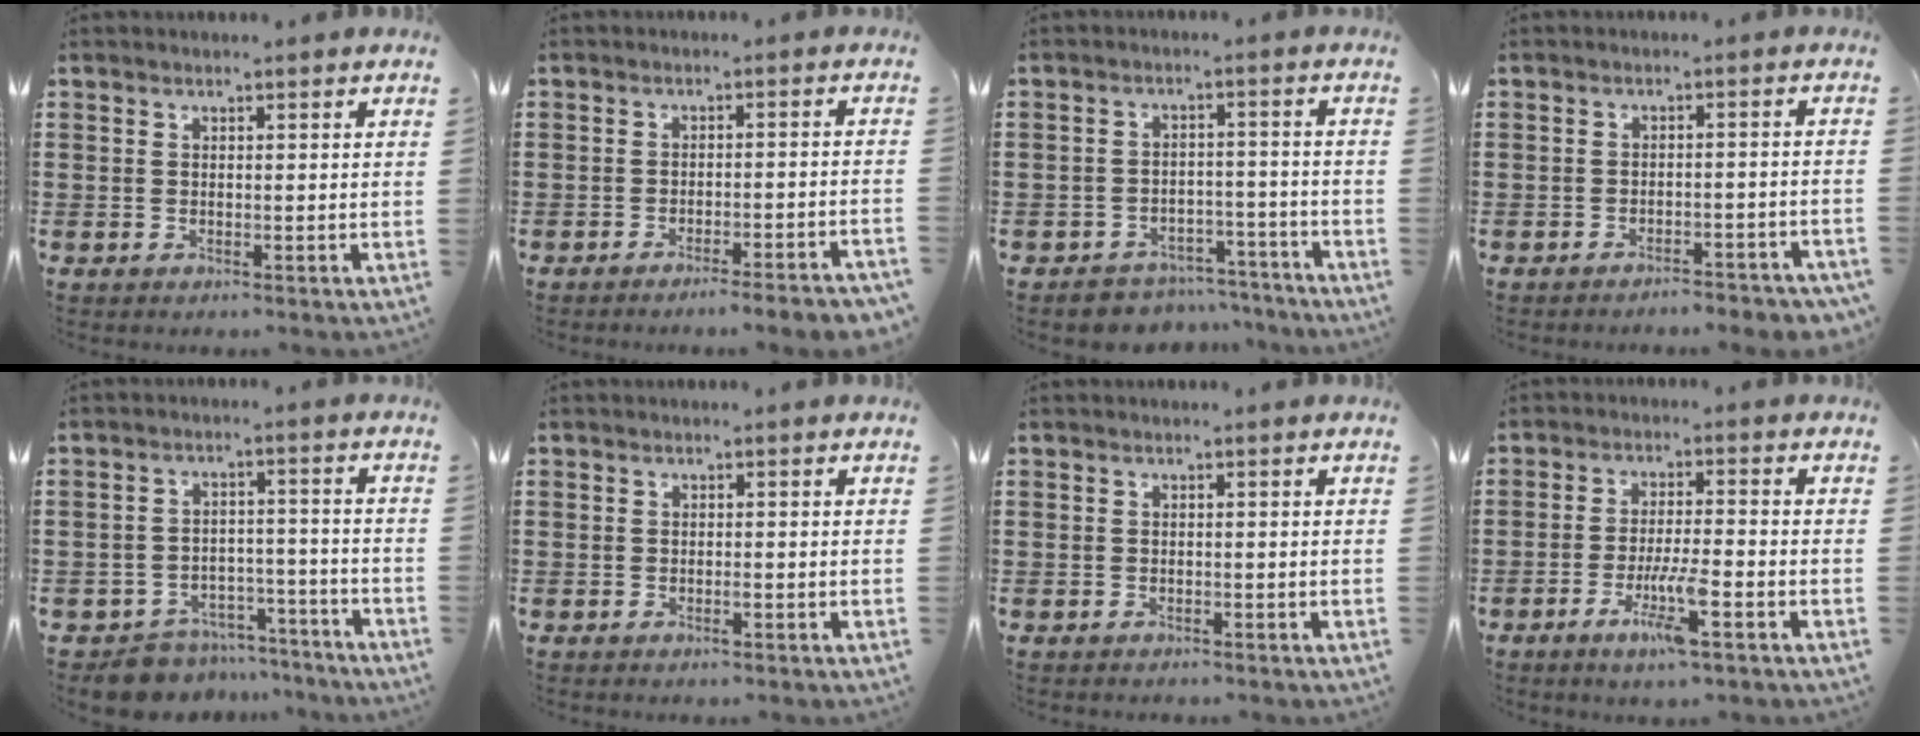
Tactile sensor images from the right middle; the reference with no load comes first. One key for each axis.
{"total": 3.4, "fx": -3.0, "fy": -0.6, "fz": 1.4, "tx": -0.021, "ty": -0.007, "tz": -0.058}
{"total": 4.2, "fx": -4.1, "fy": 0.9, "fz": 0.0, "tx": -0.007, "ty": 0.006, "tz": -0.087}
{"total": 2.9, "fx": -2.9, "fy": -0.1, "fz": 0.6, "tx": -0.012, "ty": -0.002, "tz": -0.058}
{"total": 6.6, "fx": -6.4, "fy": 1.4, "fz": 0.7, "tx": -0.013, "ty": 0.021, "tz": -0.125}
{"total": 0.6, "fx": -0.3, "fy": 0.1, "fz": 0.5, "tx": -0.010, "ty": -0.004, "tz": -0.004}
{"total": 0.0}
{"total": 6.6, "fx": -3.3, "fy": 0.9, "fz": 5.7, "tx": -0.117, "ty": -0.013, "tz": -0.061}